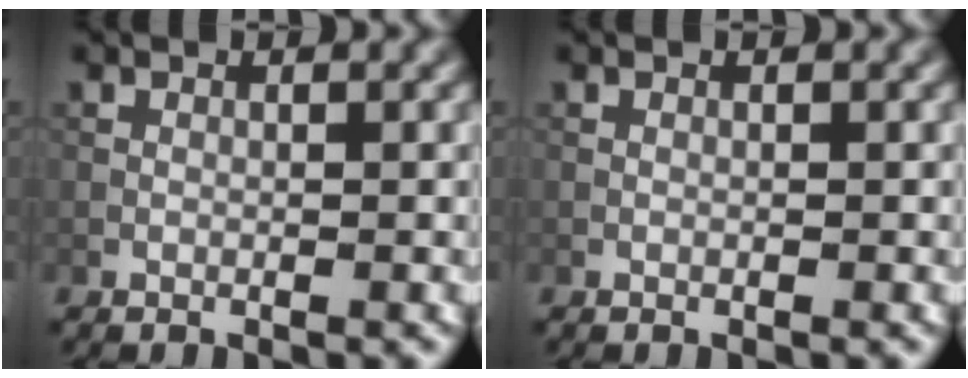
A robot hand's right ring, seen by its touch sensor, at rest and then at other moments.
{"total": 0.0}